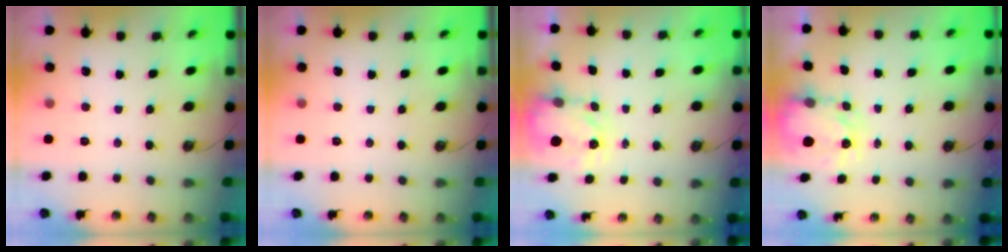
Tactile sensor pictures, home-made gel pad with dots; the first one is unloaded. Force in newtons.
{"total": 0.0}
{"total": 3.3, "press": 3.3, "slide": 0.4}
{"total": 3.9, "press": 3.9, "slide": 0.3}